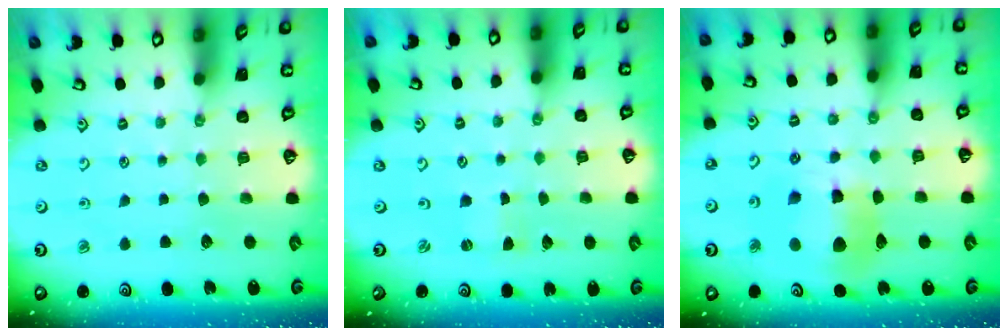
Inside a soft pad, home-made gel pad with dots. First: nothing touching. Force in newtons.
{"total": 0.0}
{"total": 13.3, "press": 13.2, "slide": 1.9}